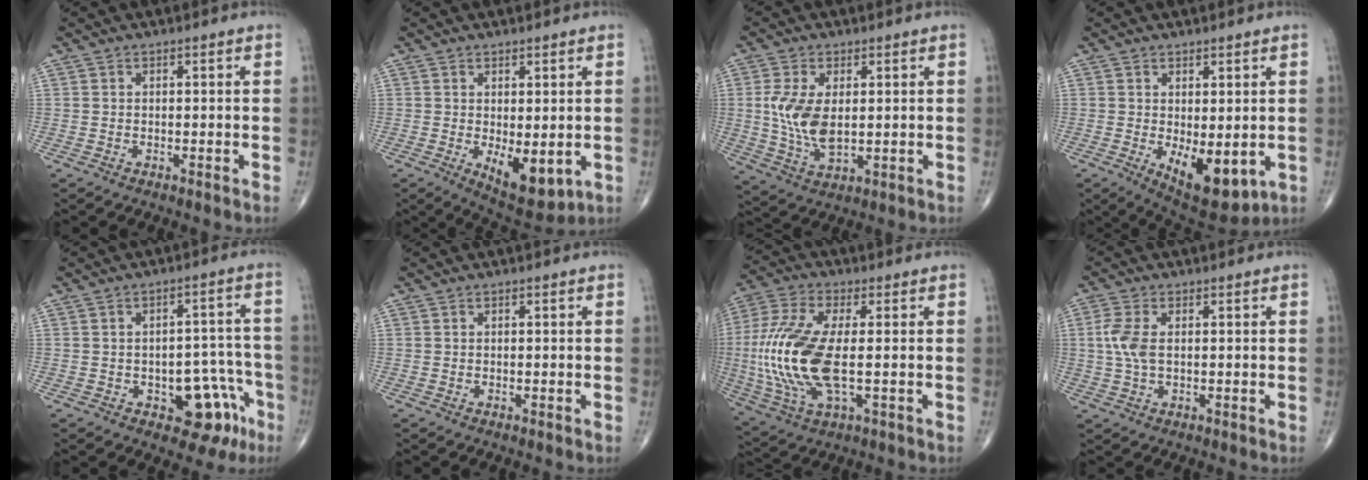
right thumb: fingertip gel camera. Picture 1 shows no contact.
{"total": 7.6, "force": [-1.1, 3.5, 6.7], "torque": [-0.084, -0.018, -0.003]}
{"total": 9.7, "force": [1.0, 5.1, 8.1], "torque": [-0.167, -0.012, 0.029]}
{"total": 10.2, "force": [-1.8, 4.7, 8.8], "torque": [-0.112, -0.020, -0.009]}
{"total": 10.7, "force": [-4.8, 6.2, 7.3], "torque": [-0.045, 0.041, -0.053]}
{"total": 0.0}
{"total": 18.6, "force": [-1.1, 7.6, 17.0], "torque": [-0.398, -0.005, -0.019]}
{"total": 5.2, "force": [0.6, 2.8, 4.4], "torque": [-0.115, 0.008, 0.011]}